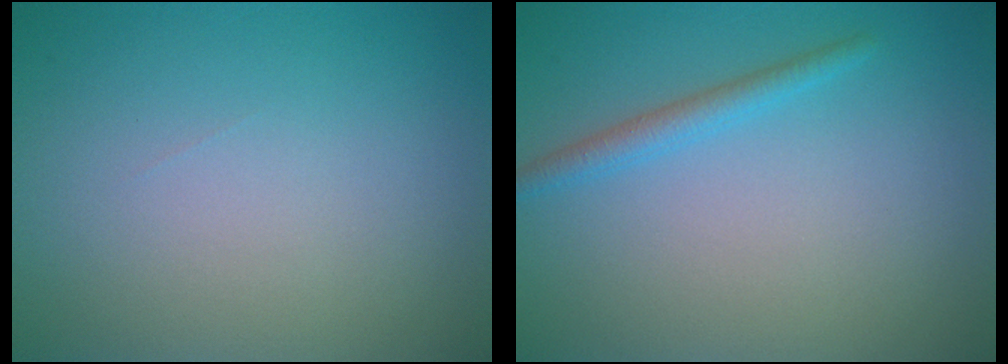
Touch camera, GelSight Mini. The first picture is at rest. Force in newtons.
{"total": 1.8, "press": 1.8, "slide": 0.1}